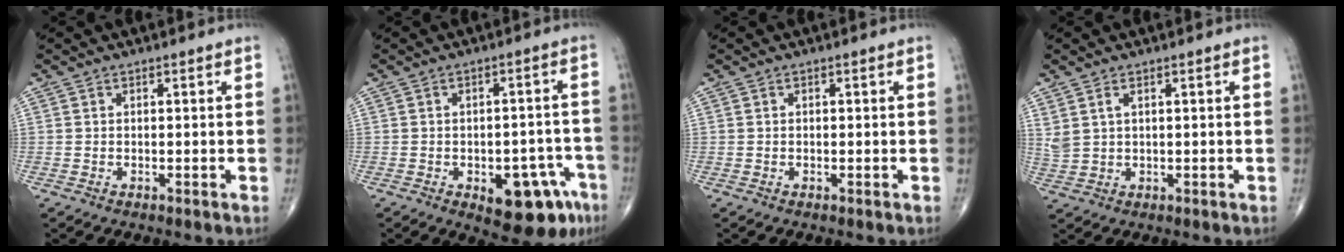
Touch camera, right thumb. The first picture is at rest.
{"total": 12.7, "force": [-6.0, 6.2, 9.3], "torque": [-0.082, 0.035, -0.068]}
{"total": 0.0}
{"total": 3.5, "force": [1.6, 1.8, 2.4], "torque": [-0.061, 0.002, 0.044]}